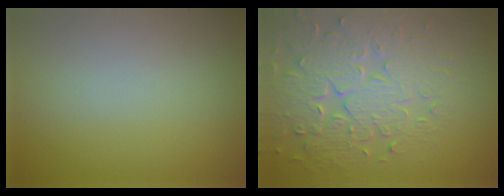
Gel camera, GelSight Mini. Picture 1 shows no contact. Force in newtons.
{"total": 6.7, "press": 5.6, "slide": 3.7}